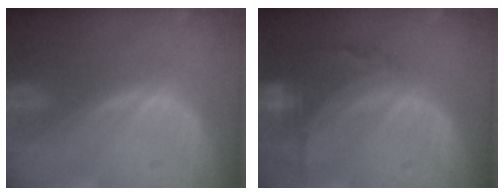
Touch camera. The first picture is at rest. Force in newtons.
{"total": 7.8, "press": 6.8, "slide": 3.8}